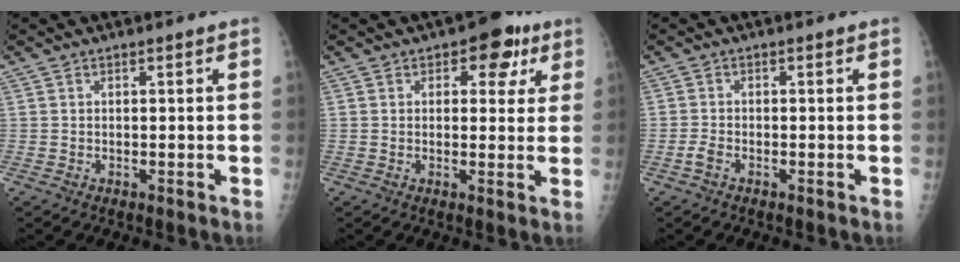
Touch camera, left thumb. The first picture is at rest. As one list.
[{"total": 6.8, "force": [3.0, 4.3, 4.2], "torque": [-0.006, -0.005, 0.029]}, {"total": 1.7, "force": [-1.0, 0.8, 1.1], "torque": [-0.026, 0.000, -0.022]}]